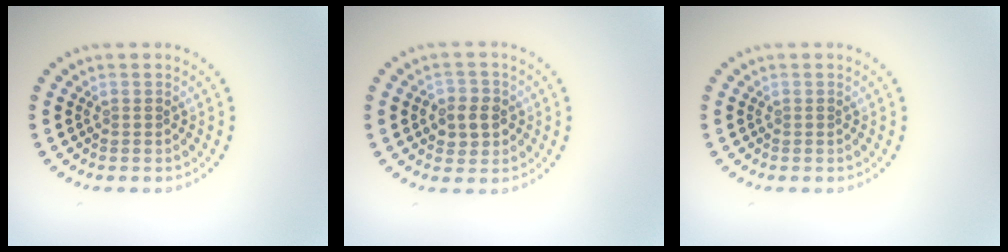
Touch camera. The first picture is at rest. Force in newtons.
{"total": 2.8, "press": 2.7, "slide": 0.6}
{"total": 0.0}